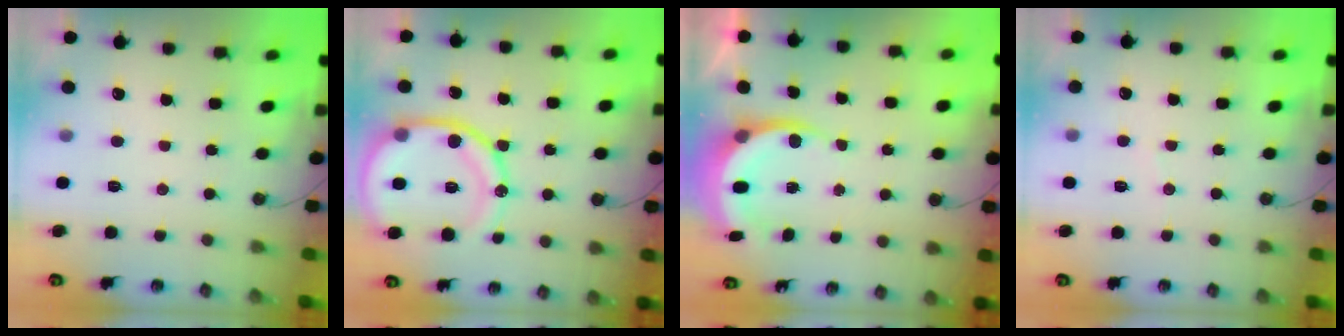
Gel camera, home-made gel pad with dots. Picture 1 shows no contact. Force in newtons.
{"total": 18.2, "press": 18.1, "slide": 2.0}
{"total": 6.5, "press": 6.4, "slide": 1.3}
{"total": 2.9, "press": 2.9, "slide": 0.3}